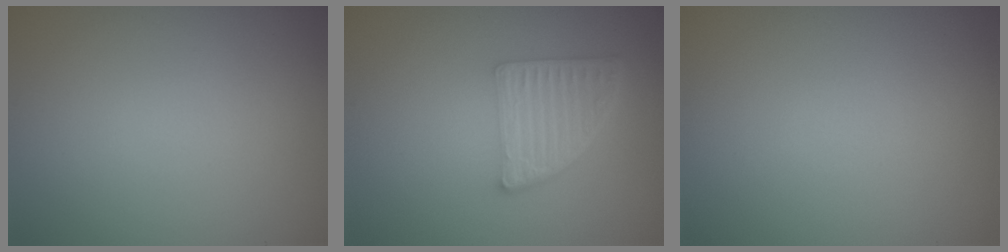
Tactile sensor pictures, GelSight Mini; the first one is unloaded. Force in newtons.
{"total": 4.7, "press": 3.3, "slide": 3.3}
{"total": 0.0}